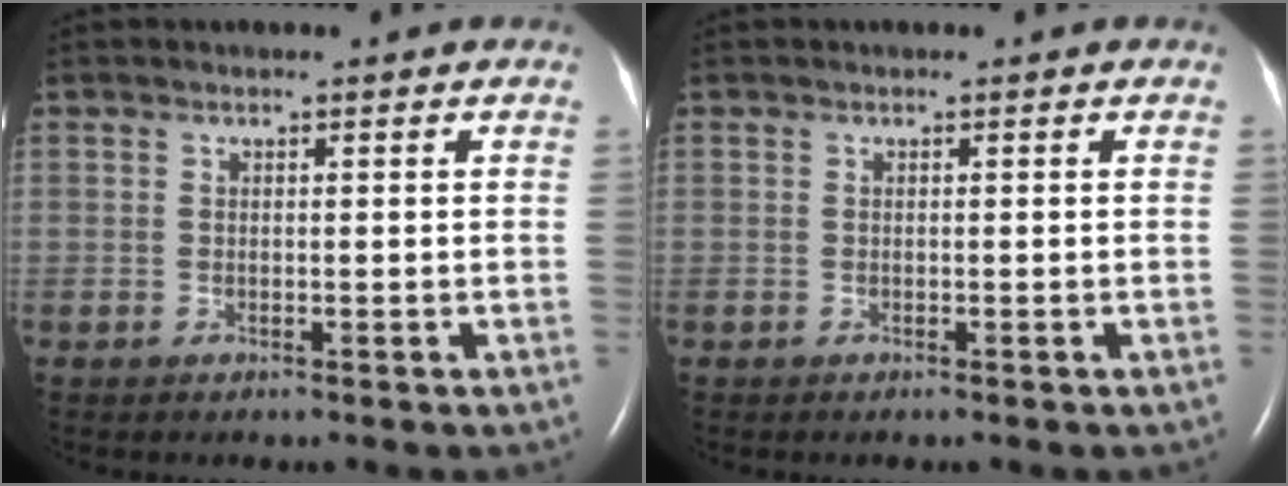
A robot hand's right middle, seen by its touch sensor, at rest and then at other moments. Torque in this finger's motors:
{"motor_torque": [-0.16, -0.03, -0.07, 0.00]}